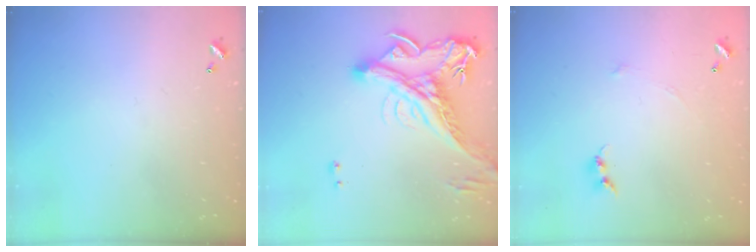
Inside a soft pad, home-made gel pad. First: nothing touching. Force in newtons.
{"total": 8.2, "press": 7.9, "slide": 2.1}
{"total": 4.7, "press": 4.7, "slide": 0.7}